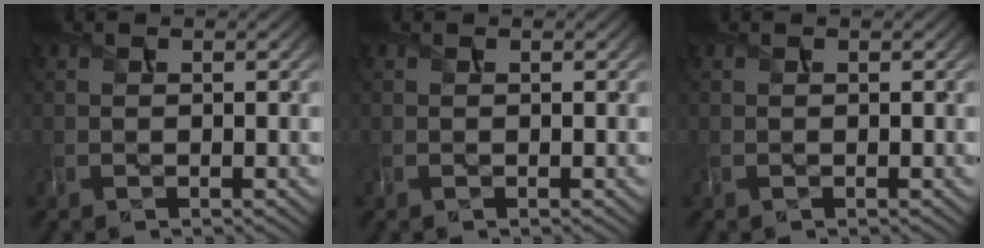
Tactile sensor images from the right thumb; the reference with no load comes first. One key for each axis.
{"total": 0.0}
{"total": 0.0}